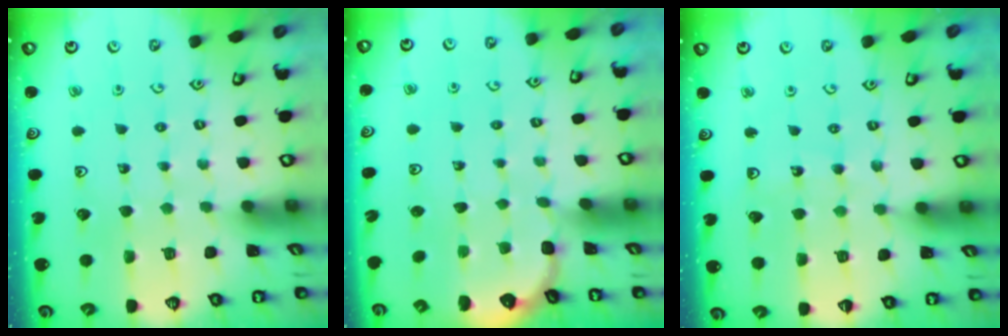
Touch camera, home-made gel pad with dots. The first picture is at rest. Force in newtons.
{"total": 1.8, "press": 1.0, "slide": 1.4}
{"total": 6.2, "press": 5.8, "slide": 2.2}